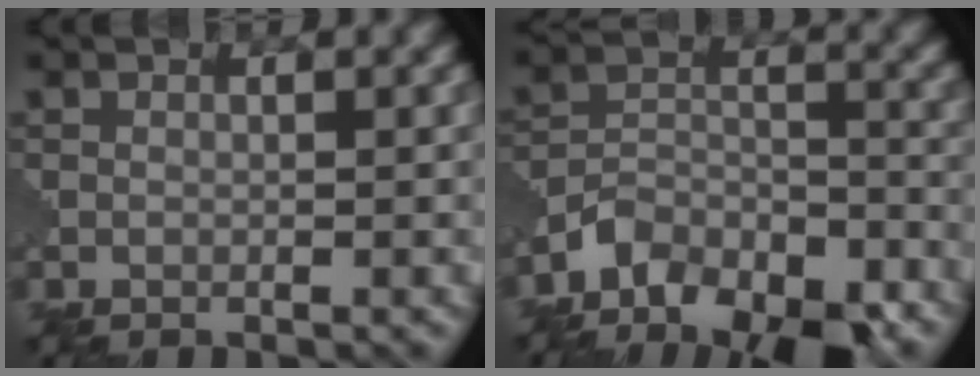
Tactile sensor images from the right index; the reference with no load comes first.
{"total": 11.4, "force": [-9.4, 5.3, 3.8], "torque": [-0.053, -0.001, -0.134]}